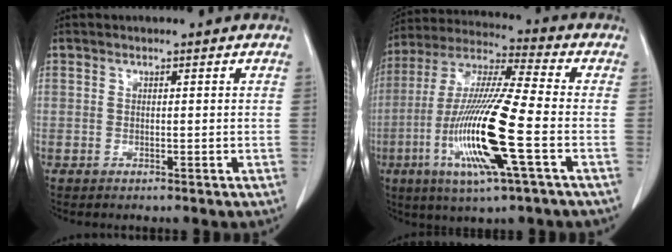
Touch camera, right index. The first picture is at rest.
{"total": 17.7, "force": [-5.0, 0.8, 17.0], "torque": [-0.352, -0.019, -0.098]}